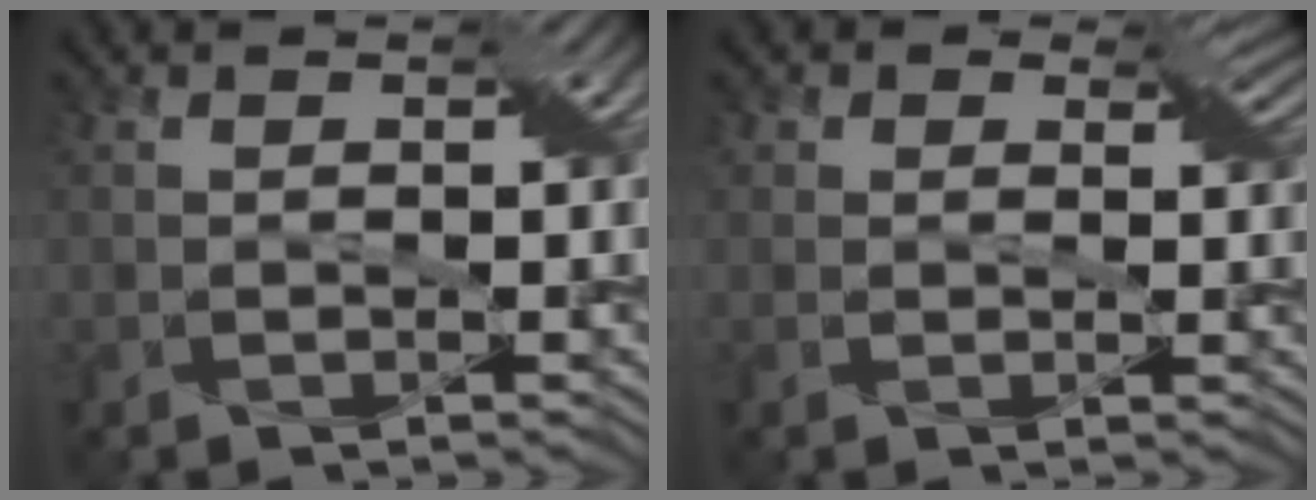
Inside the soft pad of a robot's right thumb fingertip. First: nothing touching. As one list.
[{"total": 4.1, "force": [2.2, 2.9, 2.0], "torque": [-0.039, 0.003, 0.024]}]